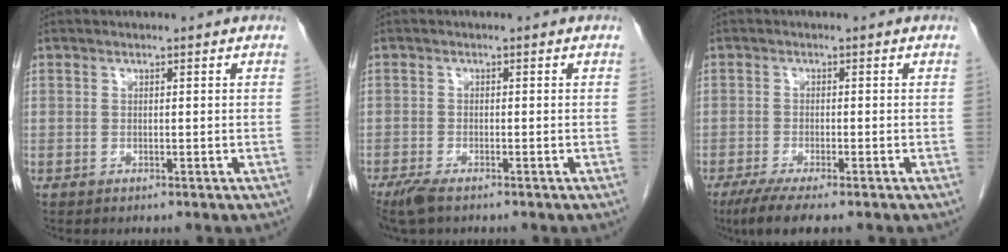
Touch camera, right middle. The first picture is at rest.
{"total": 3.8, "force": [-2.8, 1.0, 2.4], "torque": [-0.053, -0.011, -0.049]}
{"total": 5.9, "force": [-4.3, 0.6, 4.0], "torque": [-0.066, -0.014, -0.068]}